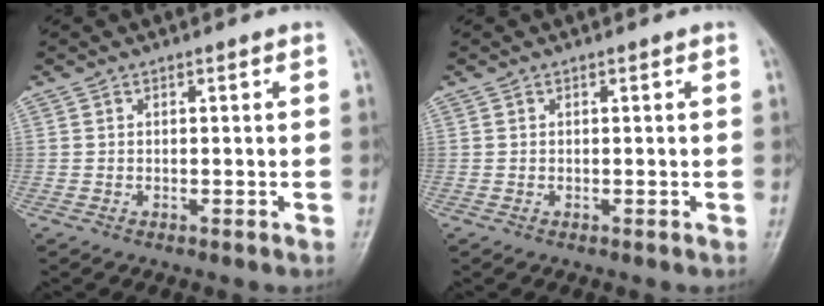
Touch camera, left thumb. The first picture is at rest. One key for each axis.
{"total": 0.0}